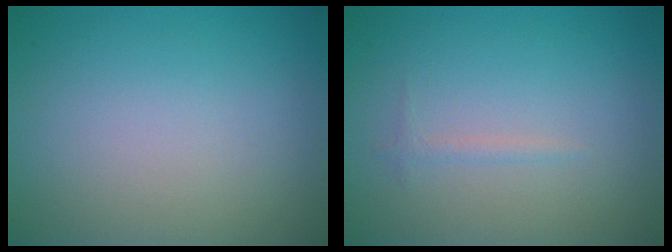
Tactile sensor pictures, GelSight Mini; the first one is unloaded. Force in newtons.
{"total": 0.7, "press": 0.7, "slide": 0.1}